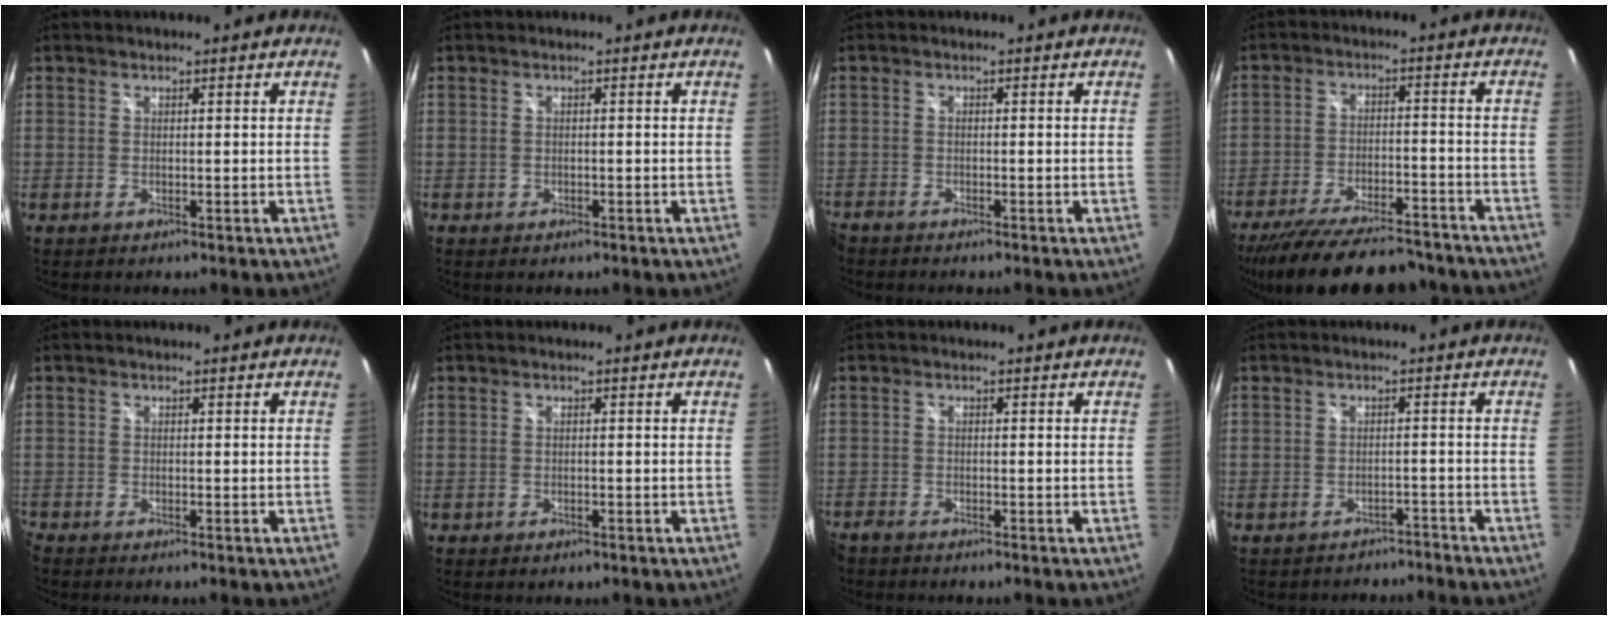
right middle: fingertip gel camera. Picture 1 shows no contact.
{"total": 1.2, "force": [-0.6, 1.0, 0.4], "torque": [-0.007, -0.004, -0.009]}
{"total": 2.4, "force": [-2.3, 0.8, 0.4], "torque": [-0.021, -0.010, -0.047]}
{"total": 22.4, "force": [-19.0, 6.4, 10.0], "torque": [-0.197, -0.022, -0.269]}
{"total": 1.0, "force": [-1.0, -0.1, 0.2], "torque": [-0.007, -0.007, -0.023]}
{"total": 1.4, "force": [-0.9, 1.0, 0.5], "torque": [-0.012, -0.005, -0.014]}
{"total": 2.5, "force": [-2.3, 0.8, 0.5], "torque": [-0.021, -0.010, -0.048]}
{"total": 4.9, "force": [-4.5, 1.7, 0.9], "torque": [-0.022, -0.004, -0.058]}